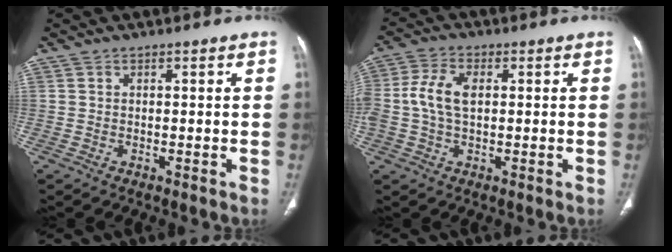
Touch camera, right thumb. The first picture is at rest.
{"total": 7.1, "force": [0.6, 4.0, 5.8], "torque": [-0.138, 0.016, 0.008]}